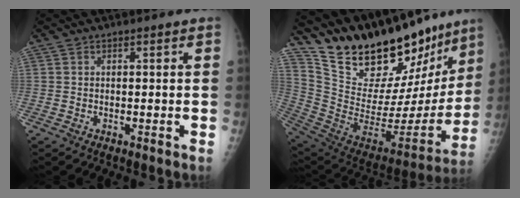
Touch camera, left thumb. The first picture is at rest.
{"total": 33.2, "force": [26.2, 12.3, 16.3], "torque": [-0.233, -0.111, 0.408]}